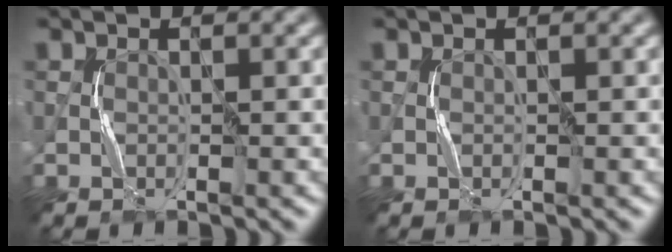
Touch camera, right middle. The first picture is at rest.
{"total": 0.0}